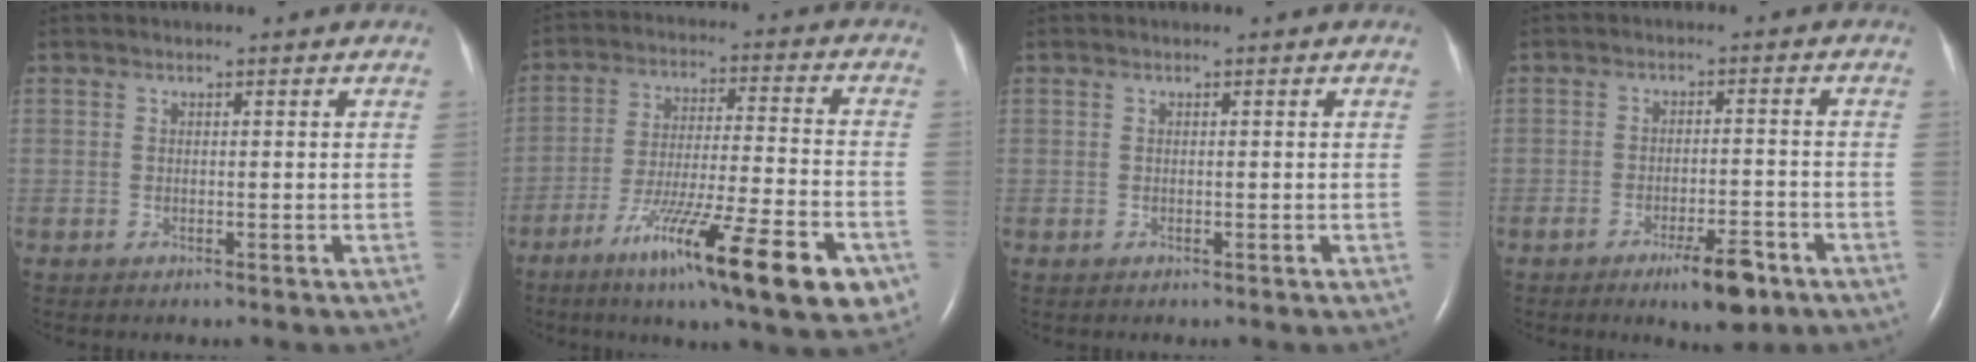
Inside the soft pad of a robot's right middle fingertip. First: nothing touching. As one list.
[{"total": 20.0, "force": [-10.8, 2.0, 16.8], "torque": [-0.222, -0.032, -0.170]}, {"total": 0.0}, {"total": 6.3, "force": [-4.0, 1.5, 4.7], "torque": [-0.074, -0.004, -0.057]}]